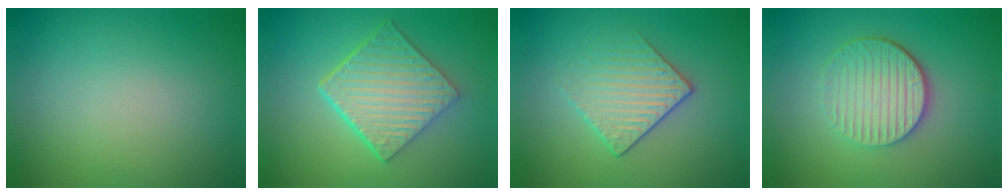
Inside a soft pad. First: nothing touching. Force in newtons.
{"total": 6.1, "press": 4.6, "slide": 4.0}
{"total": 3.1, "press": 2.8, "slide": 1.3}
{"total": 4.7, "press": 3.7, "slide": 3.0}